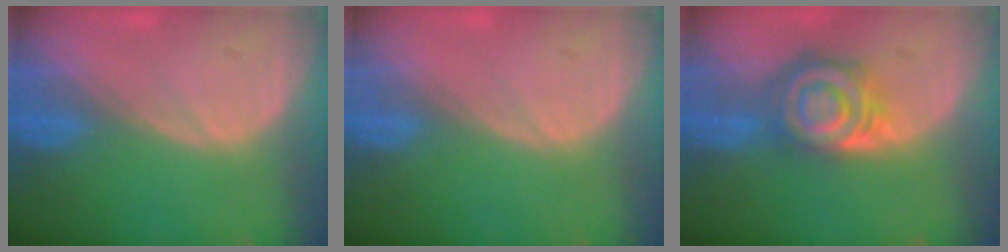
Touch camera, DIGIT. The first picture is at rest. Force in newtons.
{"total": 0.0}
{"total": 8.0, "press": 7.1, "slide": 3.8}